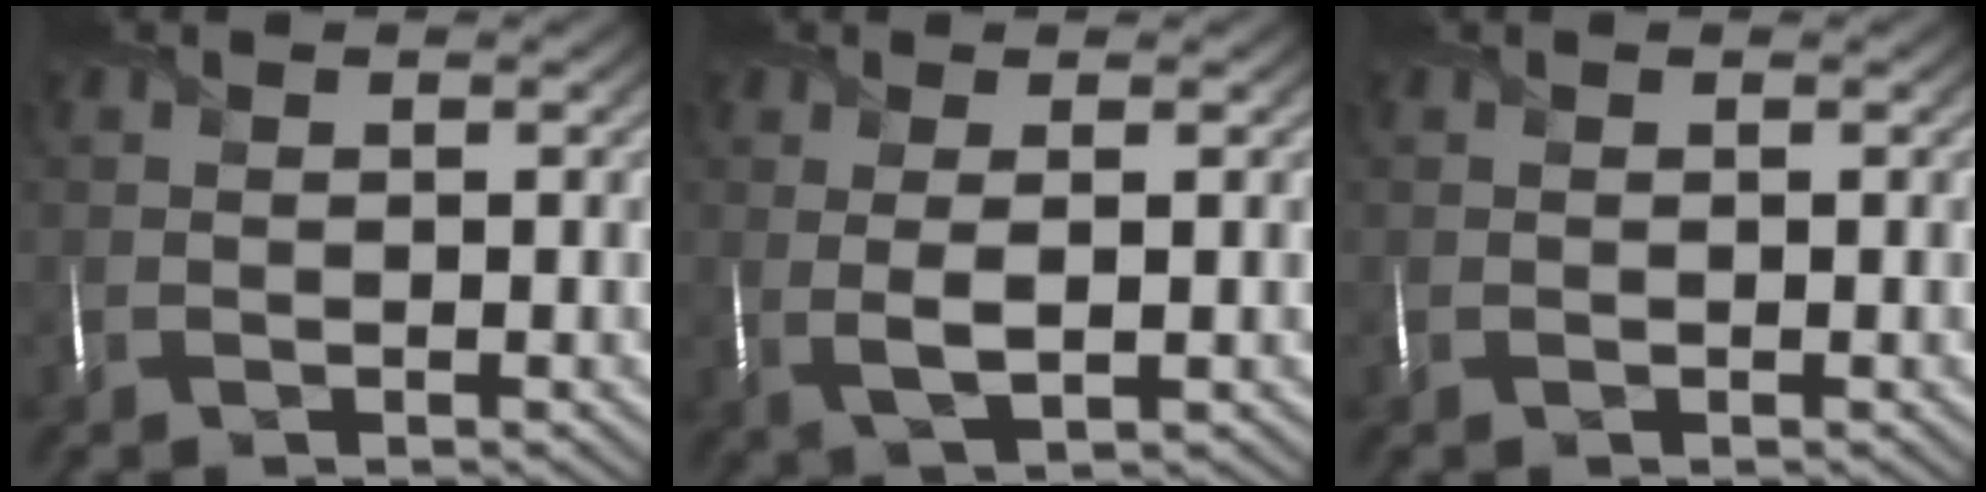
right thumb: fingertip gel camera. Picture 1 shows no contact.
{"total": 3.0, "force": [0.7, 0.5, 2.9], "torque": [-0.061, 0.004, 0.014]}
{"total": 0.0}